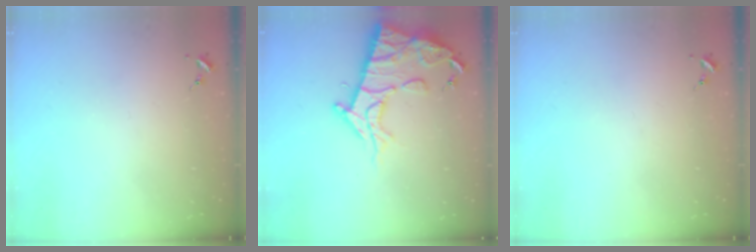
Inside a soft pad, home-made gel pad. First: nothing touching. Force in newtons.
{"total": 14.8, "press": 14.7, "slide": 1.4}
{"total": 0.0}